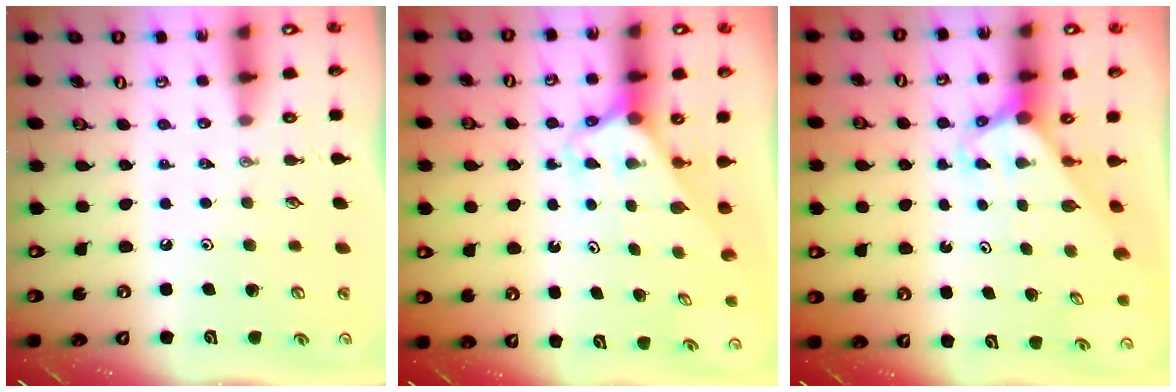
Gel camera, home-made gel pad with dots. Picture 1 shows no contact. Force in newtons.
{"total": 2.5, "press": 2.5, "slide": 0.1}
{"total": 3.0, "press": 3.0, "slide": 0.2}